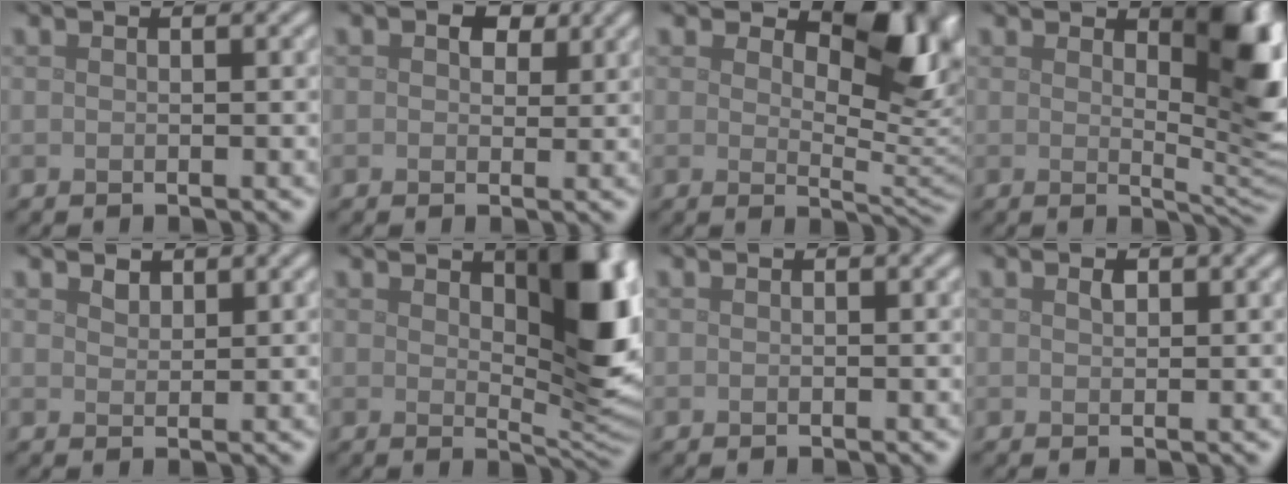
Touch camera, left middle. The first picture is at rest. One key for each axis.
{"total": 1.8, "fx": 0.6, "fy": 1.3, "fz": 1.1, "tx": -0.015, "ty": 0.000, "tz": 0.006}
{"total": 7.8, "fx": 3.6, "fy": 3.9, "fz": 5.6, "tx": -0.067, "ty": -0.009, "tz": 0.047}
{"total": 7.4, "fx": 2.6, "fy": 2.9, "fz": 6.3, "tx": -0.079, "ty": -0.011, "tz": 0.042}
{"total": 0.9, "fx": 0.8, "fy": 0.5, "fz": 0.2, "tx": -0.007, "ty": -0.001, "tz": 0.019}
{"total": 9.5, "fx": 2.9, "fy": 4.2, "fz": 8.1, "tx": -0.110, "ty": -0.008, "tz": 0.053}
{"total": 0.0}
{"total": 0.6, "fx": 0.2, "fy": 0.4, "fz": 0.4, "tx": -0.011, "ty": -0.001, "tz": 0.007}